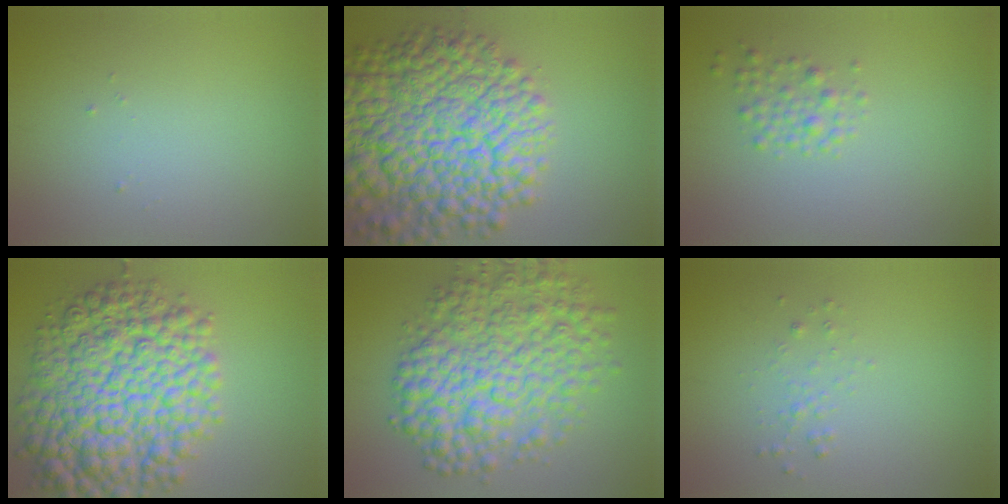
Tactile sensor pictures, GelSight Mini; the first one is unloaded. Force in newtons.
{"total": 13.7, "press": 13.7, "slide": 0.6}
{"total": 1.7, "press": 1.7, "slide": 0.1}
{"total": 12.6, "press": 12.6, "slide": 0.3}
{"total": 9.0, "press": 9.0, "slide": 0.1}
{"total": 0.9, "press": 0.9, "slide": 0.0}